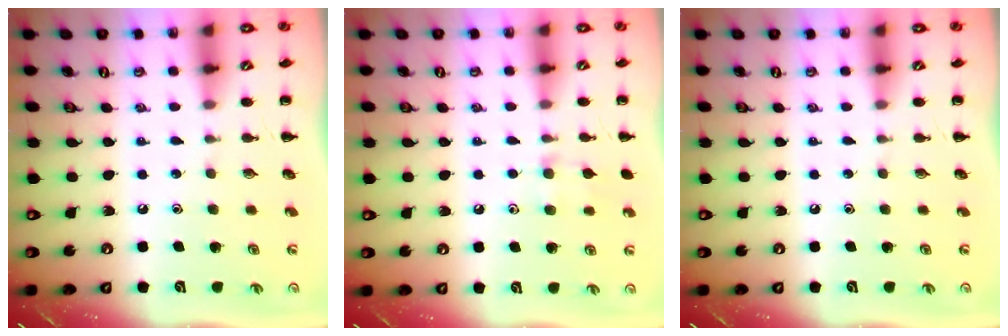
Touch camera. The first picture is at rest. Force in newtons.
{"total": 6.8, "press": 6.3, "slide": 2.5}
{"total": 0.0}